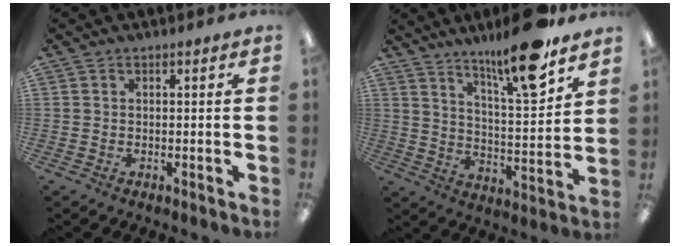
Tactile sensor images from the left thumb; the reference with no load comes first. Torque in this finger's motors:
{"motor_torque": [0.26, 0.27, 1.49, -1.28, 0.28]}